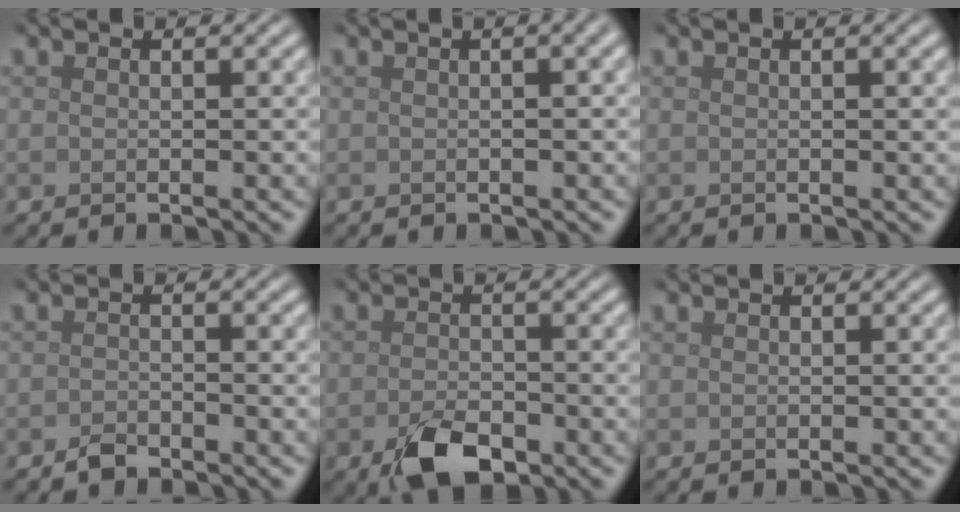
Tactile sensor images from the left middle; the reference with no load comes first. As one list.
[{"total": 2.8, "force": [0.6, 1.2, 2.5], "torque": [-0.017, 0.011, 0.002]}, {"total": 0.5, "force": [0.1, 0.1, 0.5], "torque": [-0.007, 0.003, 0.001]}, {"total": 1.3, "force": [-1.1, 0.5, 0.4], "torque": [-0.006, 0.002, -0.023]}, {"total": 5.0, "force": [-2.7, 2.6, 3.3], "torque": [-0.063, -0.009, -0.051]}, {"total": 0.0}]